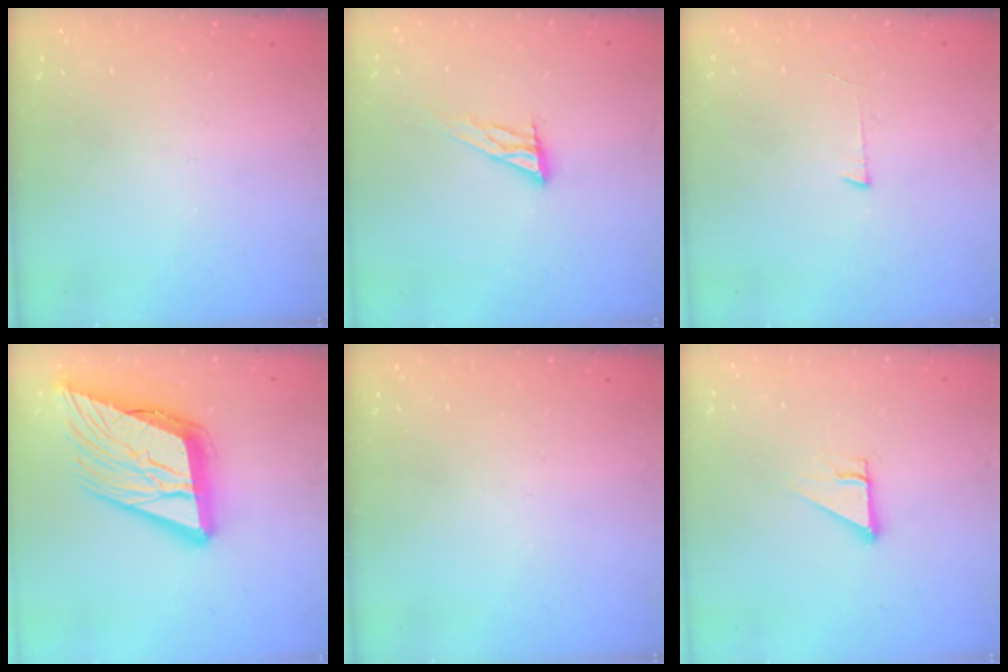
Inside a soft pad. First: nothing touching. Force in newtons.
{"total": 9.2, "press": 9.1, "slide": 0.7}
{"total": 3.0, "press": 3.0, "slide": 0.3}
{"total": 23.3, "press": 22.8, "slide": 5.1}
{"total": 0.0}
{"total": 2.7, "press": 2.7, "slide": 0.1}